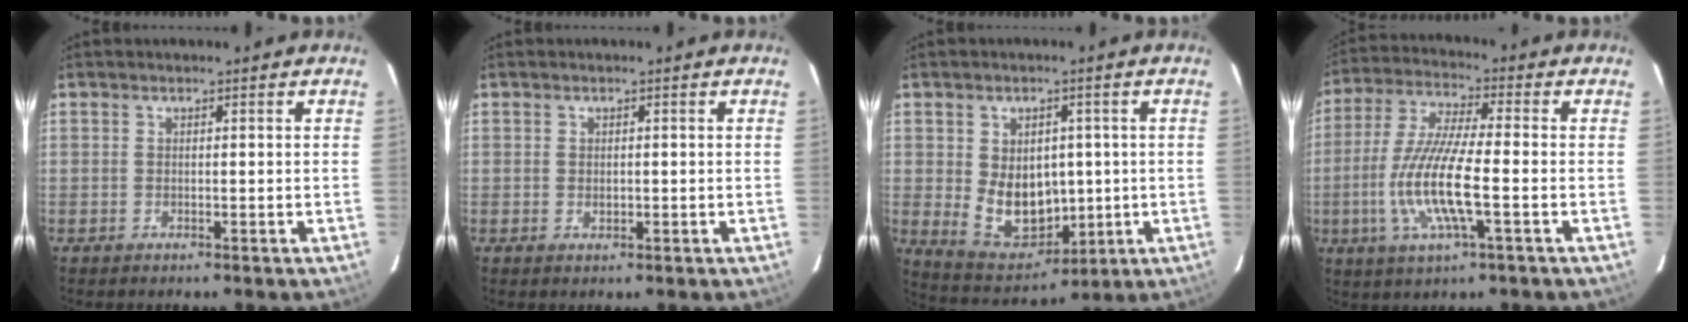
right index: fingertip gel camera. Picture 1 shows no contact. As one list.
[{"total": 1.2, "force": [0.0, 1.0, 0.6], "torque": [-0.008, 0.000, 0.002]}, {"total": 11.2, "force": [-0.2, 8.5, 7.3], "torque": [-0.142, -0.010, 0.028]}, {"total": 13.5, "force": [-3.2, 2.3, 12.9], "torque": [-0.266, -0.011, -0.061]}]